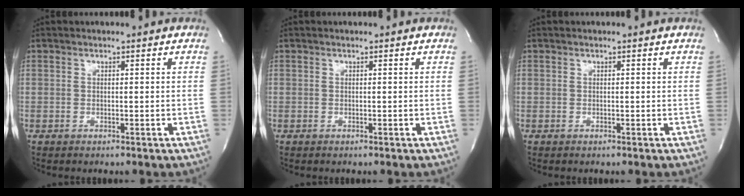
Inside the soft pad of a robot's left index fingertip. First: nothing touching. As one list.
[{"total": 0.0}, {"total": 0.0}]